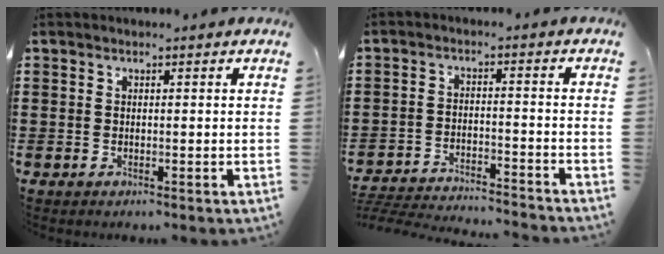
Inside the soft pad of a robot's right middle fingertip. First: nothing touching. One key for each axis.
{"total": 4.4, "fx": -4.3, "fy": 0.0, "fz": 0.6, "tx": -0.021, "ty": -0.003, "tz": -0.092}